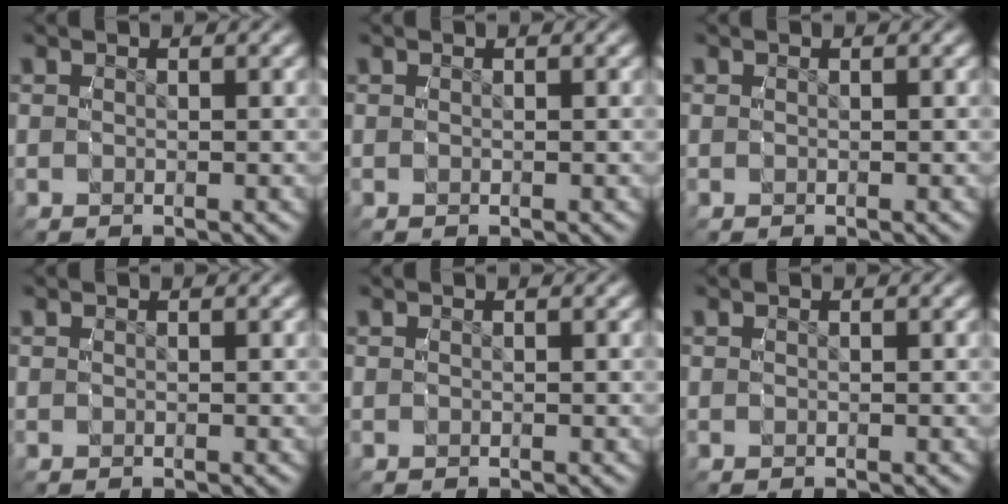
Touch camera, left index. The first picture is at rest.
{"total": 0.0}
{"total": 0.0}
{"total": 0.0}
{"total": 0.0}
{"total": 0.0}